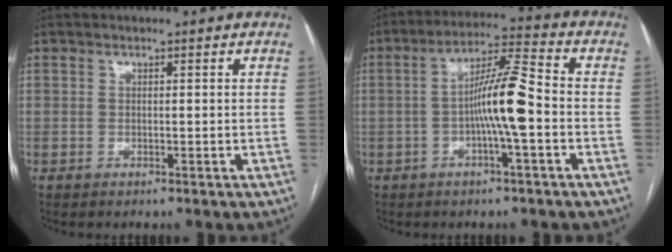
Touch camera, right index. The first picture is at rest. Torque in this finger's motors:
{"motor_torque": [0.44, -0.14, 0.30, 0.11]}